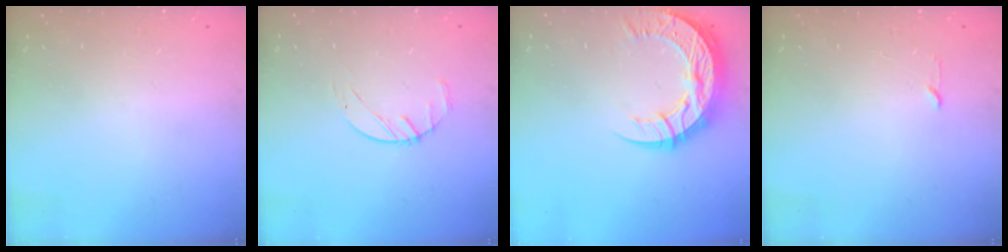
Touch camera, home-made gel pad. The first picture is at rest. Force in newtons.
{"total": 2.5, "press": 2.5, "slide": 0.4}
{"total": 15.4, "press": 15.3, "slide": 1.2}
{"total": 2.3, "press": 2.2, "slide": 0.3}